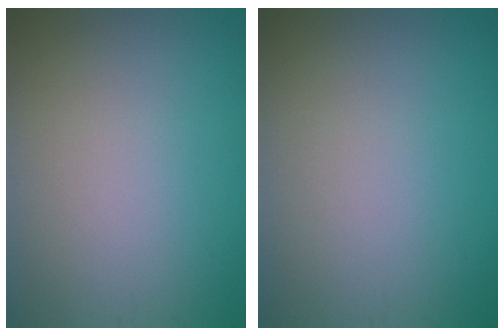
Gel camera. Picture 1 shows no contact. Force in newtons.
{"total": 0.0}